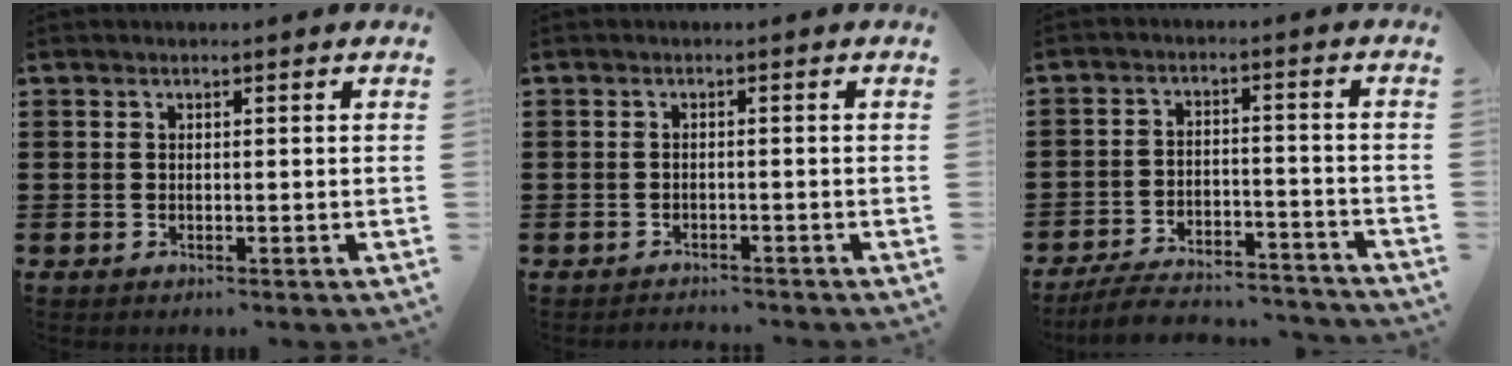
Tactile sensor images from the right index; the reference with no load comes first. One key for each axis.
{"total": 1.2, "fx": -1.2, "fy": 0.1, "fz": 0.1, "tx": -0.006, "ty": 0.000, "tz": -0.025}
{"total": 6.4, "fx": -6.0, "fy": 0.9, "fz": 1.9, "tx": -0.039, "ty": 0.008, "tz": -0.117}